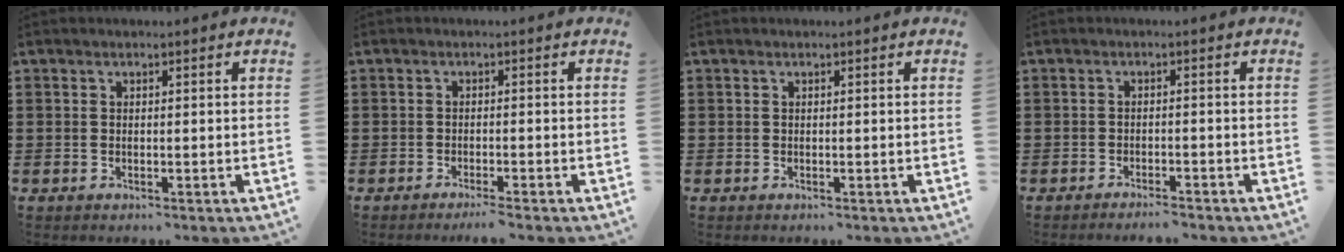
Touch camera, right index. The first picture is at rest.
{"total": 1.6, "force": [-1.3, -0.4, 0.7], "torque": [-0.012, -0.004, -0.024]}
{"total": 0.0}
{"total": 1.8, "force": [-1.7, -0.2, 0.2], "torque": [-0.008, 0.000, -0.036]}